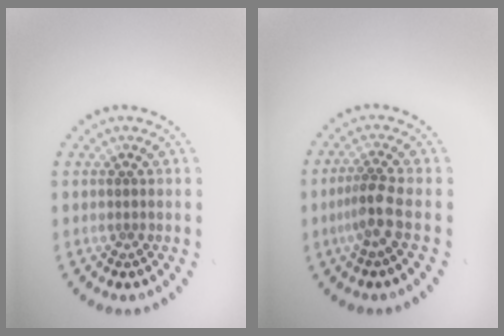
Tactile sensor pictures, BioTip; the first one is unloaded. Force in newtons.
{"total": 2.5, "press": 1.8, "slide": 1.7}